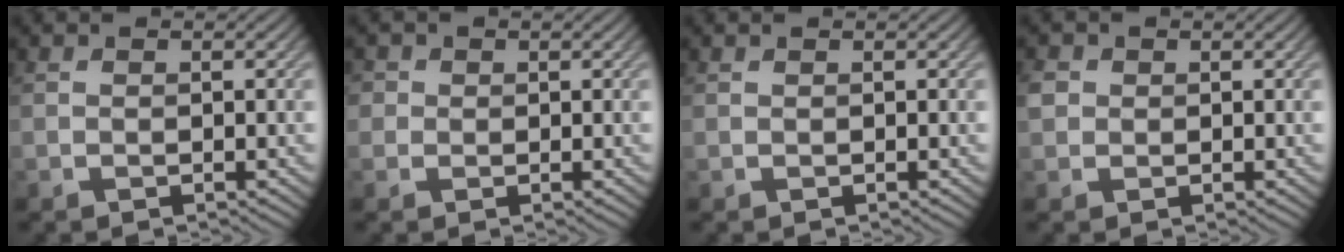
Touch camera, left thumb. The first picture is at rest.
{"total": 2.0, "force": [0.5, 1.8, 0.4], "torque": [-0.011, 0.003, 0.001]}
{"total": 0.0}
{"total": 2.0, "force": [0.3, 1.8, 0.6], "torque": [-0.019, 0.002, 0.001]}